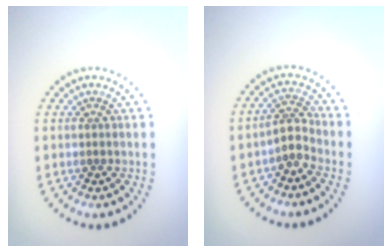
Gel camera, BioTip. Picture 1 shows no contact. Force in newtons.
{"total": 2.1, "press": 1.5, "slide": 1.5}